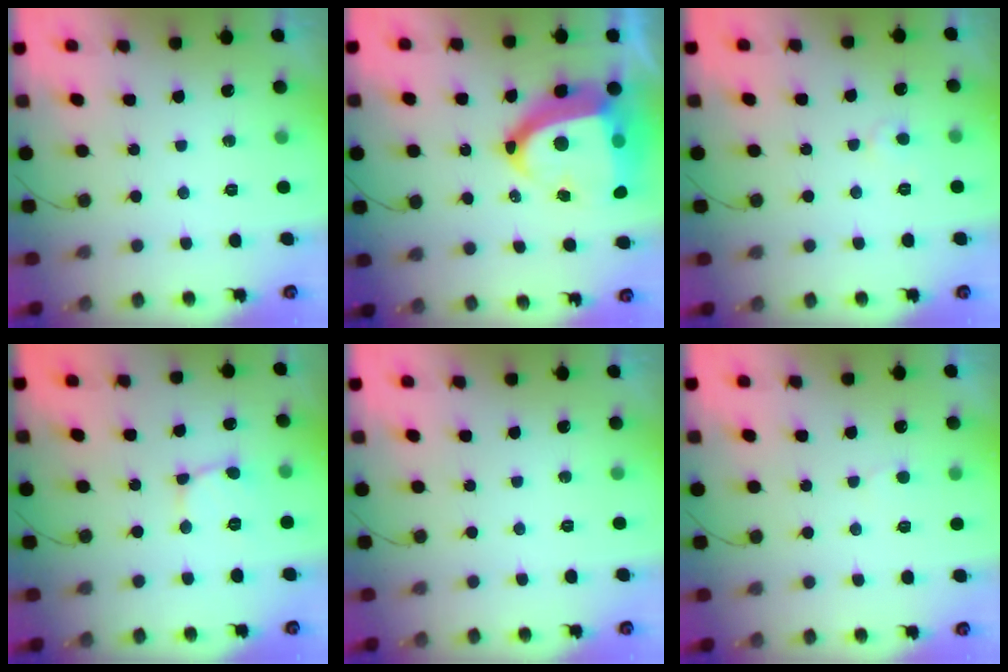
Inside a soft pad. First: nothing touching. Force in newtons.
{"total": 22.5, "press": 22.3, "slide": 3.1}
{"total": 3.5, "press": 3.4, "slide": 0.4}
{"total": 2.1, "press": 2.1, "slide": 0.2}
{"total": 0.0}
{"total": 2.5, "press": 2.5, "slide": 0.1}